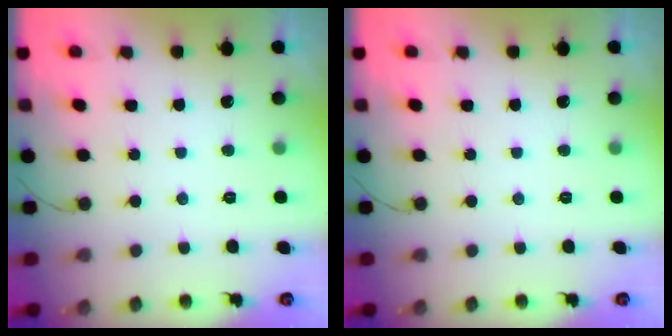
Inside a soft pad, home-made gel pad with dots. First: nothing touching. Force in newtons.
{"total": 0.0}